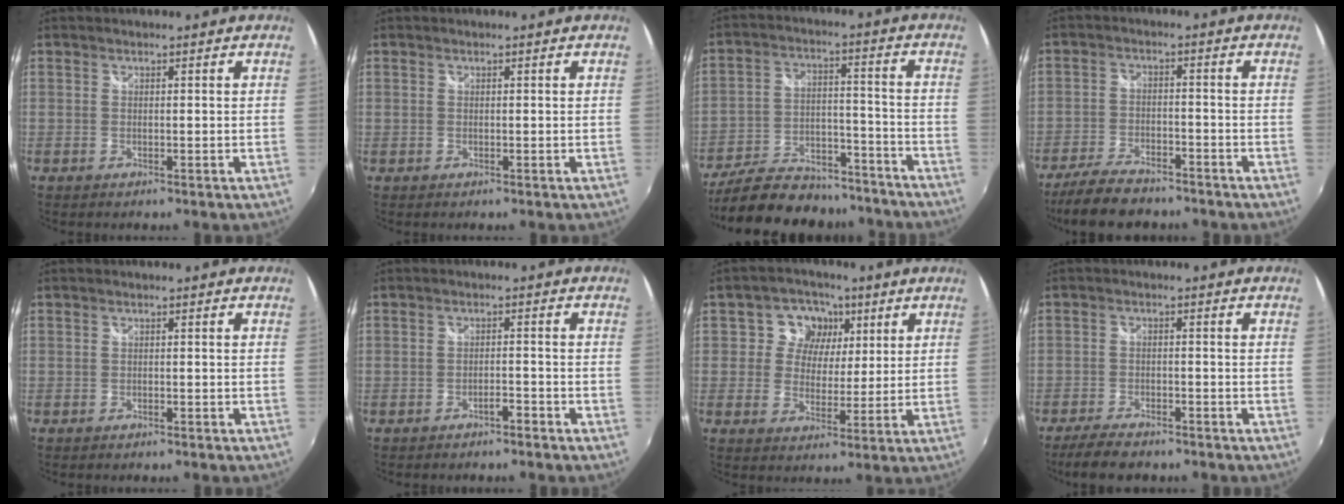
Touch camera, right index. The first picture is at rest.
{"total": 0.0}
{"total": 23.5, "force": [-19.7, 9.2, 9.0], "torque": [-0.188, 0.020, -0.272]}
{"total": 11.2, "force": [-9.3, 3.7, 5.2], "torque": [-0.128, -0.019, -0.157]}
{"total": 0.9, "force": [-0.8, 0.3, 0.3], "torque": [-0.009, 0.000, -0.011]}
{"total": 2.1, "force": [-1.9, 0.4, 0.9], "torque": [-0.019, 0.004, -0.028]}
{"total": 7.6, "force": [2.4, 6.8, 2.3], "torque": [-0.041, 0.005, 0.031]}
{"total": 7.3, "force": [-6.1, 2.2, 3.3], "torque": [-0.090, -0.014, -0.106]}